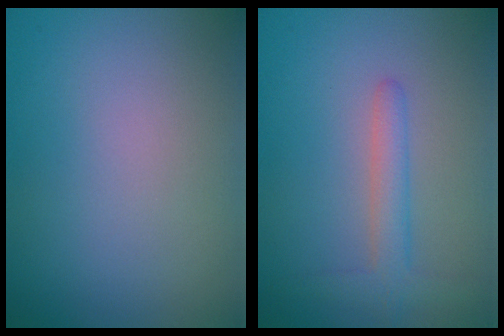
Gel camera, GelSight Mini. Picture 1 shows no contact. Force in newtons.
{"total": 2.6, "press": 2.6, "slide": 0.1}